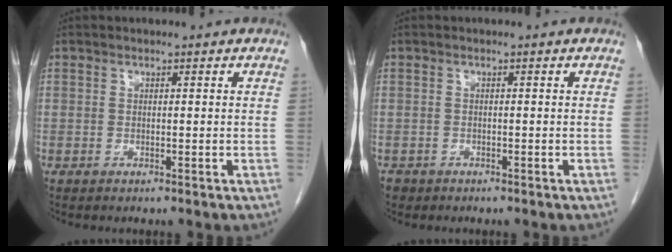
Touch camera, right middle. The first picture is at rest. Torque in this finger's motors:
{"motor_torque": [-0.29, -0.10, -0.03, -0.01]}